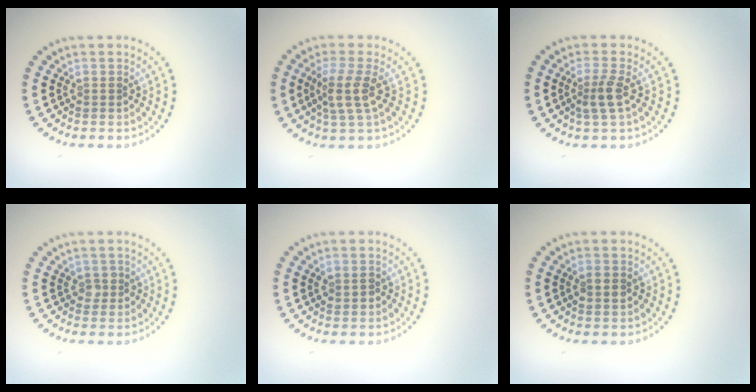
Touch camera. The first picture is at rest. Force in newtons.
{"total": 2.9, "press": 2.4, "slide": 1.7}
{"total": 2.2, "press": 1.9, "slide": 1.2}
{"total": 1.0, "press": 1.0, "slide": 0.3}
{"total": 1.2, "press": 1.2, "slide": 0.2}
{"total": 1.4, "press": 1.3, "slide": 0.1}